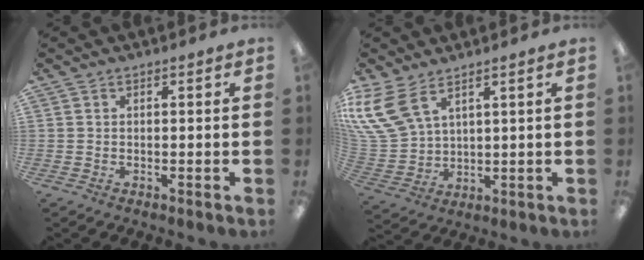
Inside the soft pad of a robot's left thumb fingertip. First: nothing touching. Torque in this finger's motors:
{"motor_torque": [0.96, 1.65, 1.46, -1.31, 0.69]}